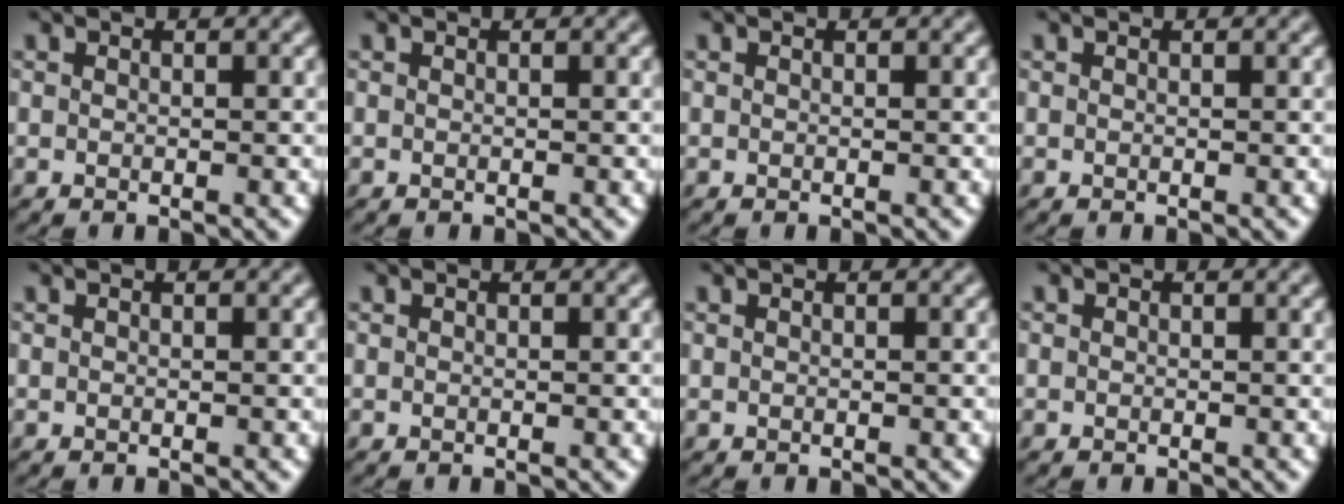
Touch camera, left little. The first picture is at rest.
{"total": 0.0}
{"total": 0.0}
{"total": 0.0}
{"total": 0.0}
{"total": 0.0}
{"total": 0.0}
{"total": 0.7, "force": [0.0, 0.7, 0.0], "torque": [0.007, -0.001, -0.004]}